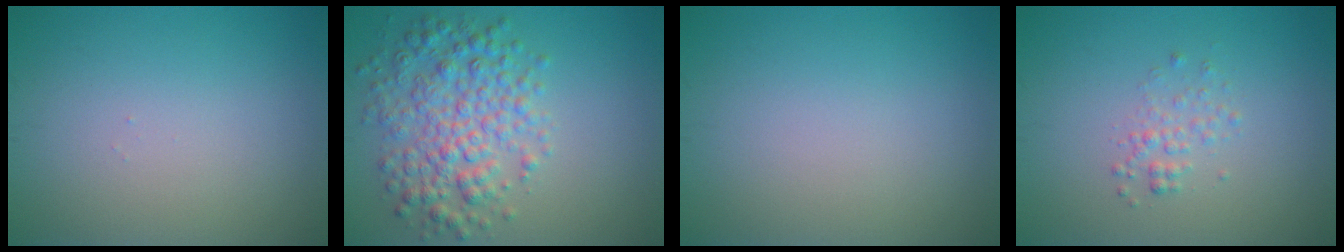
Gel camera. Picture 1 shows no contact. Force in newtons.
{"total": 5.6, "press": 5.6, "slide": 0.1}
{"total": 0.0}
{"total": 1.4, "press": 1.4, "slide": 0.1}